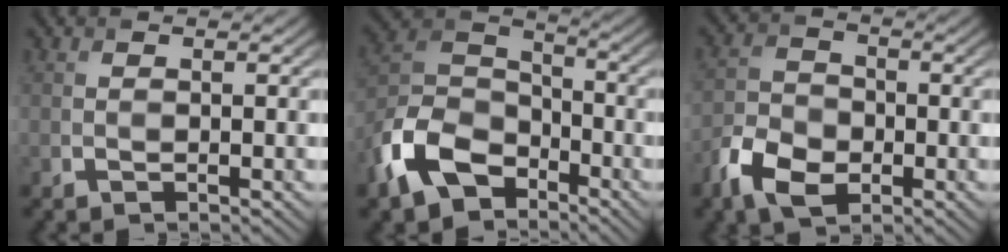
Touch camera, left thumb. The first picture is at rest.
{"total": 11.5, "force": [-6.7, 6.9, 6.2], "torque": [-0.148, -0.011, -0.155]}
{"total": 7.0, "force": [-3.6, 4.4, 4.0], "torque": [-0.094, -0.006, -0.078]}